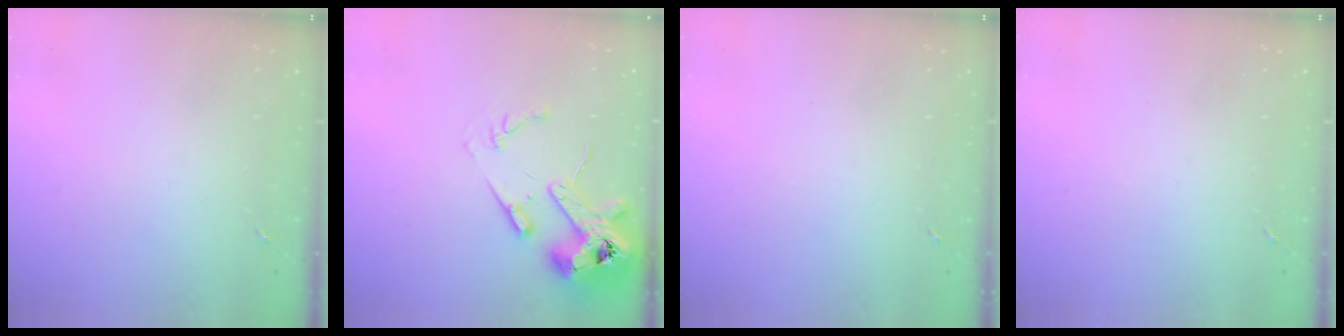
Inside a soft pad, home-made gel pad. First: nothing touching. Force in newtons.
{"total": 15.1, "press": 15.0, "slide": 2.1}
{"total": 0.0}
{"total": 0.0}